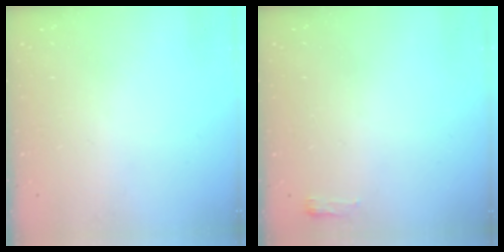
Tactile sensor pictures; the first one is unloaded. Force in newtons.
{"total": 2.7, "press": 2.6, "slide": 0.8}